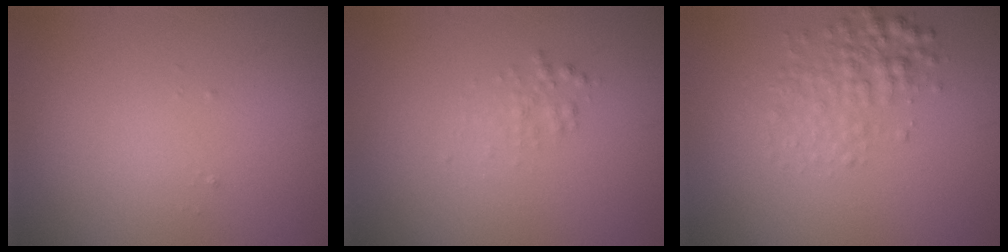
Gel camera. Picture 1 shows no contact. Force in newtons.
{"total": 1.0, "press": 1.0, "slide": 0.0}
{"total": 2.8, "press": 2.8, "slide": 0.1}